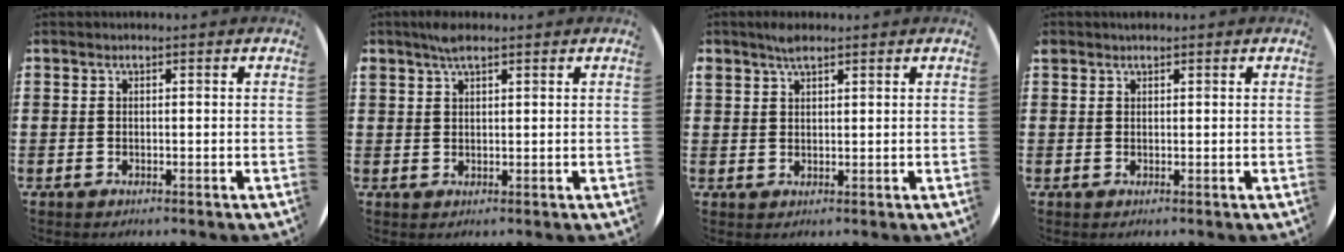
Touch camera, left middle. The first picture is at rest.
{"total": 2.3, "force": [1.8, 0.7, 1.2], "torque": [-0.019, 0.001, 0.032]}
{"total": 2.3, "force": [1.9, 0.8, 0.9], "torque": [-0.013, 0.000, 0.035]}
{"total": 0.6, "force": [0.6, 0.2, -0.1], "torque": [0.001, 0.003, 0.011]}